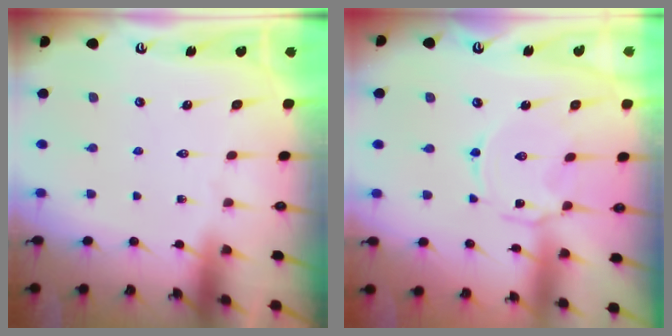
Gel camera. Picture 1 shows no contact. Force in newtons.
{"total": 2.4, "press": 2.4, "slide": 0.4}